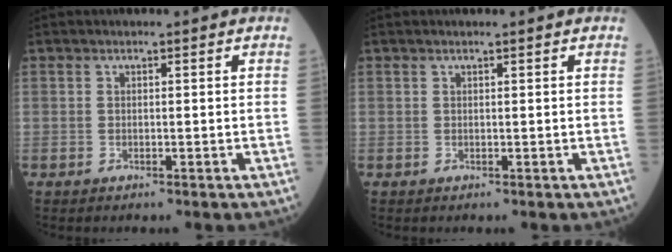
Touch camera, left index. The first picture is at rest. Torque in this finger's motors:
{"motor_torque": [-0.01, 0.05, 0.01, -0.01]}